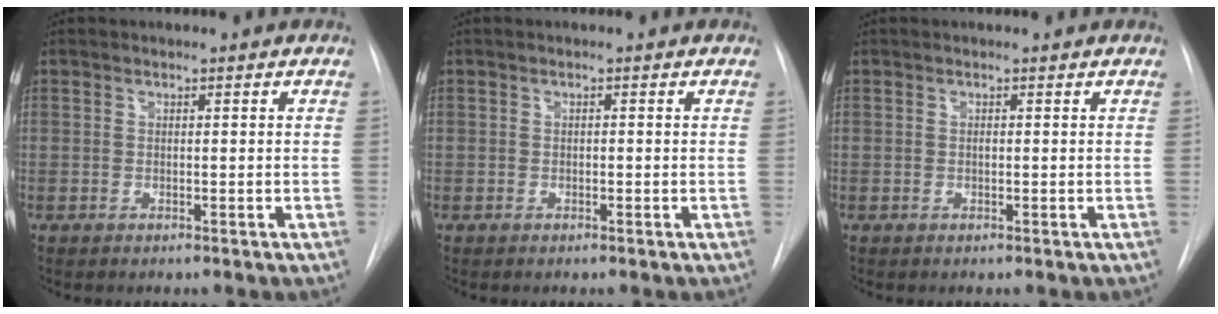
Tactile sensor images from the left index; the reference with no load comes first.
{"total": 0.0}
{"total": 0.0}